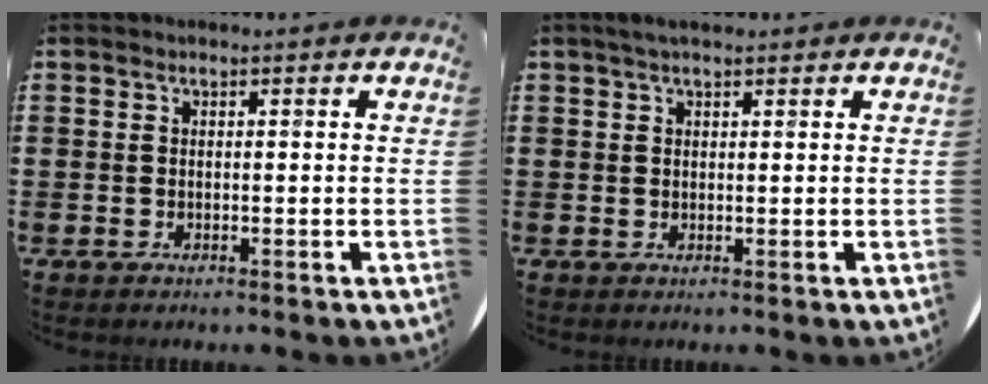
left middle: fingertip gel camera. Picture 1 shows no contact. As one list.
[{"total": 1.5, "force": [1.1, 0.4, 0.9], "torque": [-0.020, 0.004, 0.020]}]